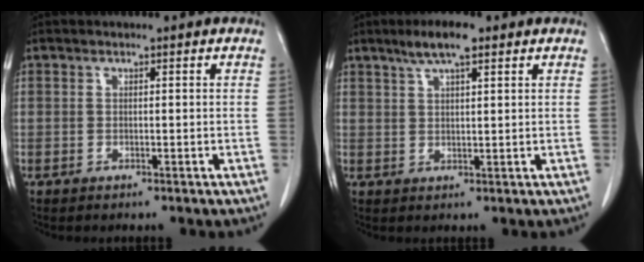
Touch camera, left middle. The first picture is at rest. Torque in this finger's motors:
{"motor_torque": [0.85, -0.77, 0.04, 0.05]}